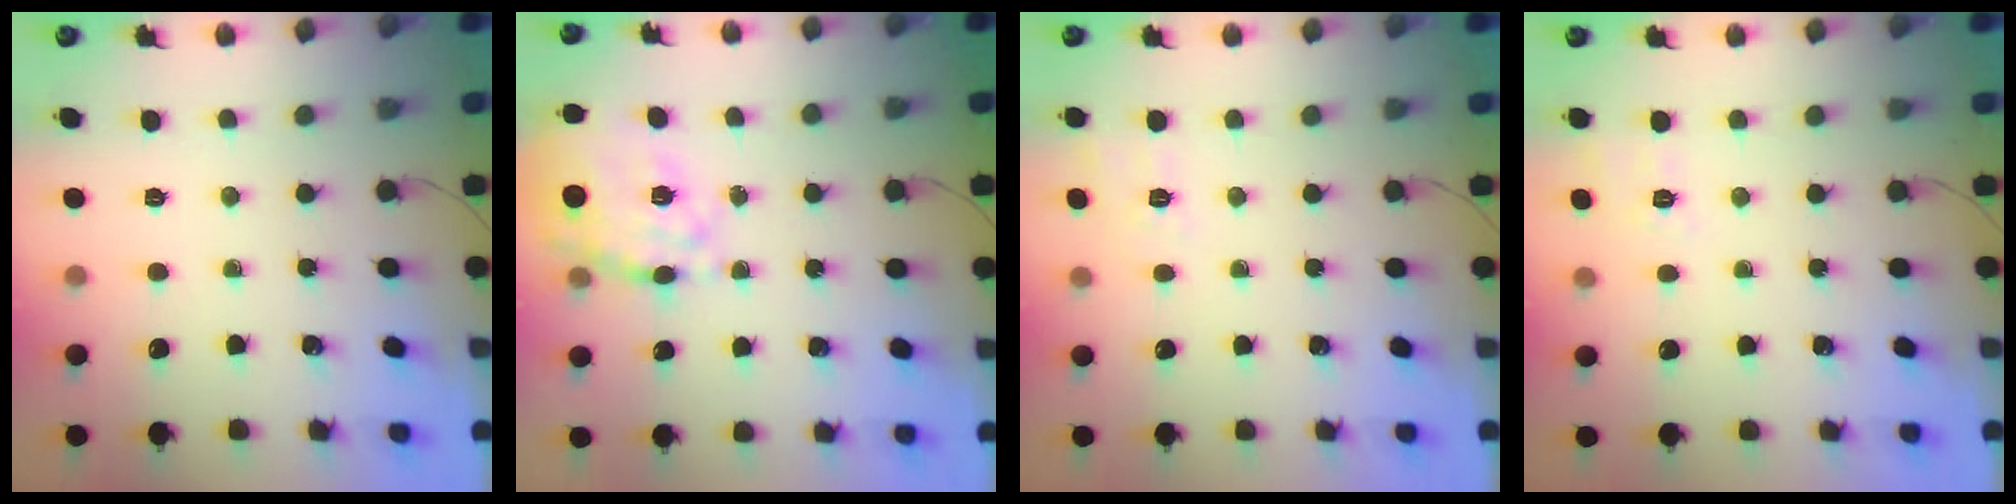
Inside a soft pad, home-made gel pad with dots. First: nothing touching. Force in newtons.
{"total": 18.8, "press": 18.5, "slide": 3.8}
{"total": 6.9, "press": 6.5, "slide": 2.1}
{"total": 2.8, "press": 2.0, "slide": 2.0}